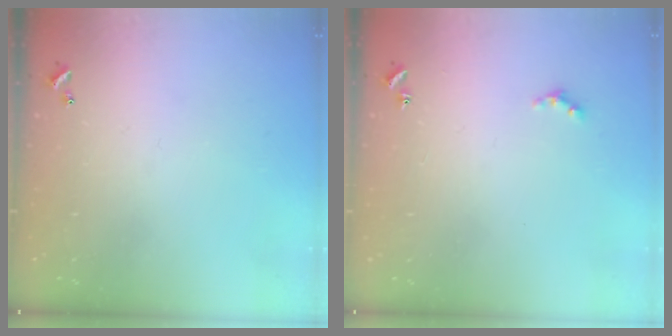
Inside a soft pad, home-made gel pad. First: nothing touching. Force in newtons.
{"total": 1.5, "press": 1.4, "slide": 0.3}